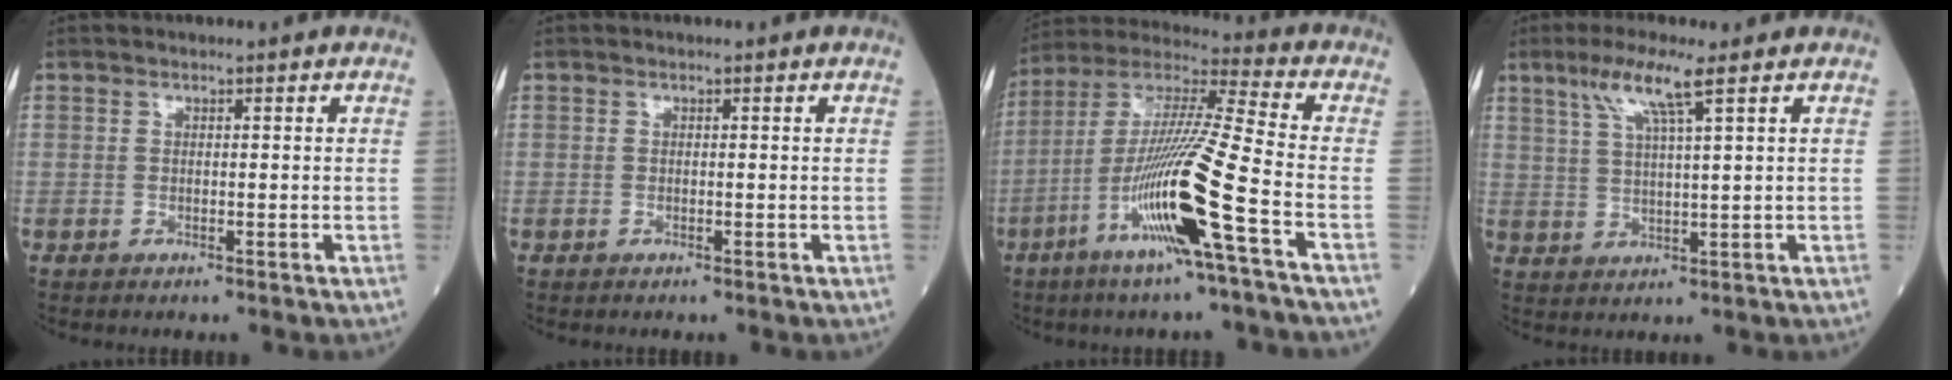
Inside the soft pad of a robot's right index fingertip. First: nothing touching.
{"total": 0.0}
{"total": 17.6, "force": [-6.6, -1.0, 16.3], "torque": [-0.327, -0.015, -0.132]}
{"total": 6.6, "force": [3.7, -0.2, 5.4], "torque": [-0.115, 0.005, 0.075]}